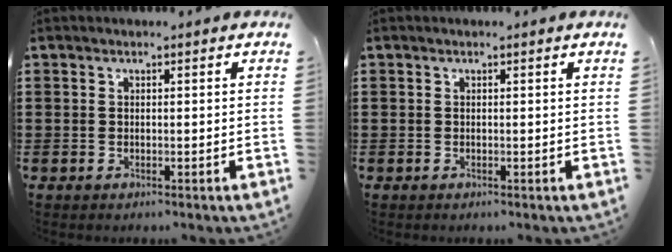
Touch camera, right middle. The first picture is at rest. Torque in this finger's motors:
{"motor_torque": [-1.40, -0.73, 0.17, -0.01]}